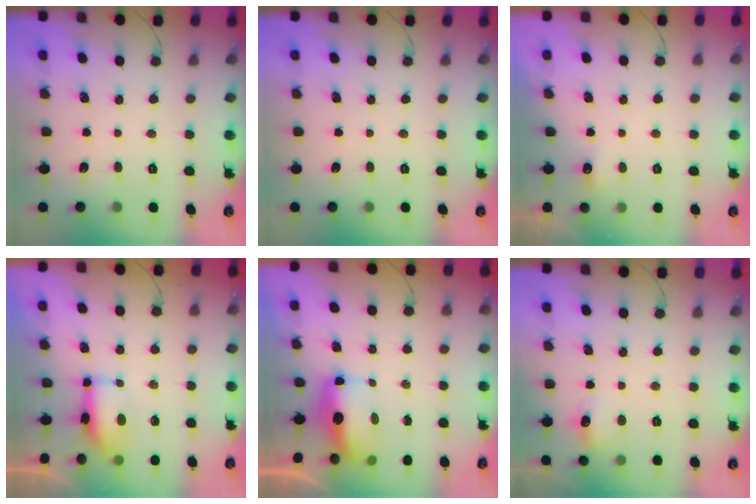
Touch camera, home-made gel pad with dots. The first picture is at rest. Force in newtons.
{"total": 0.0}
{"total": 3.5, "press": 1.7, "slide": 3.0}
{"total": 9.5, "press": 7.8, "slide": 5.3}
{"total": 7.0, "press": 6.9, "slide": 1.5}
{"total": 6.2, "press": 5.9, "slide": 1.8}